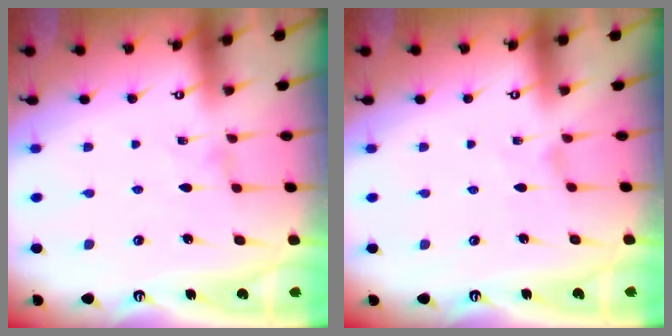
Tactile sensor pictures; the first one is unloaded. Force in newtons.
{"total": 0.0}